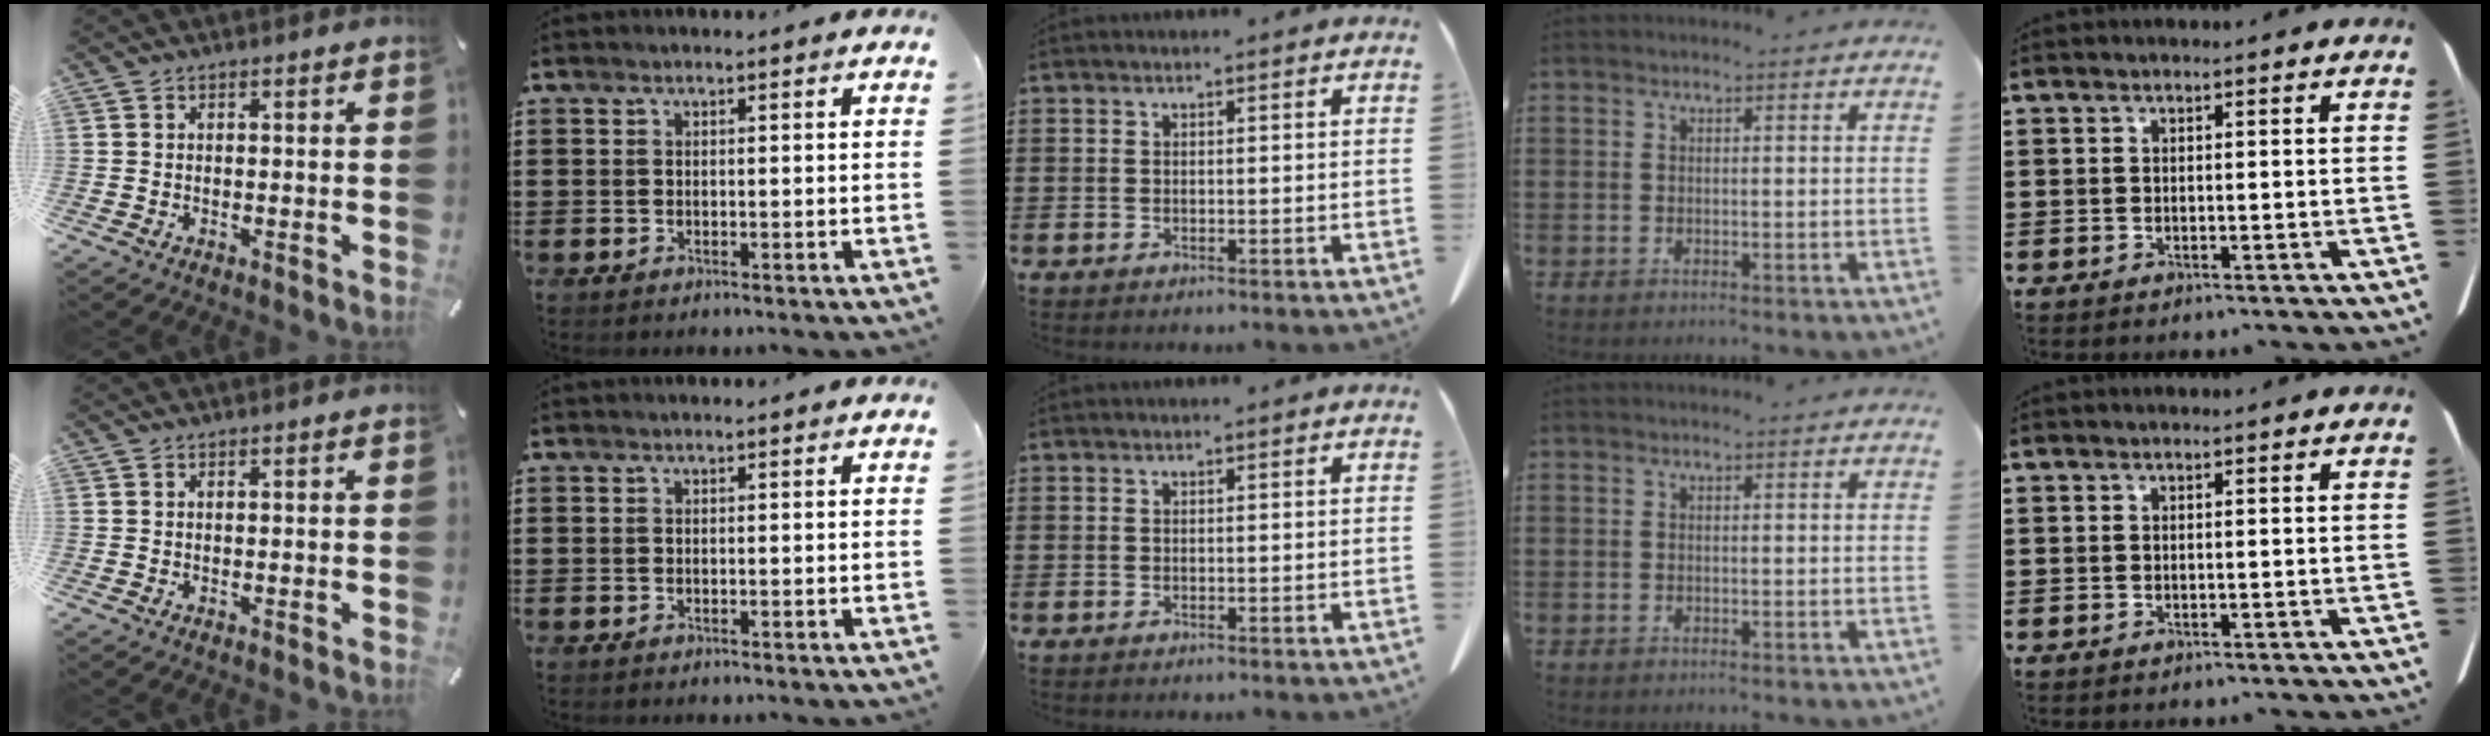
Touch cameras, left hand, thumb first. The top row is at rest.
{}